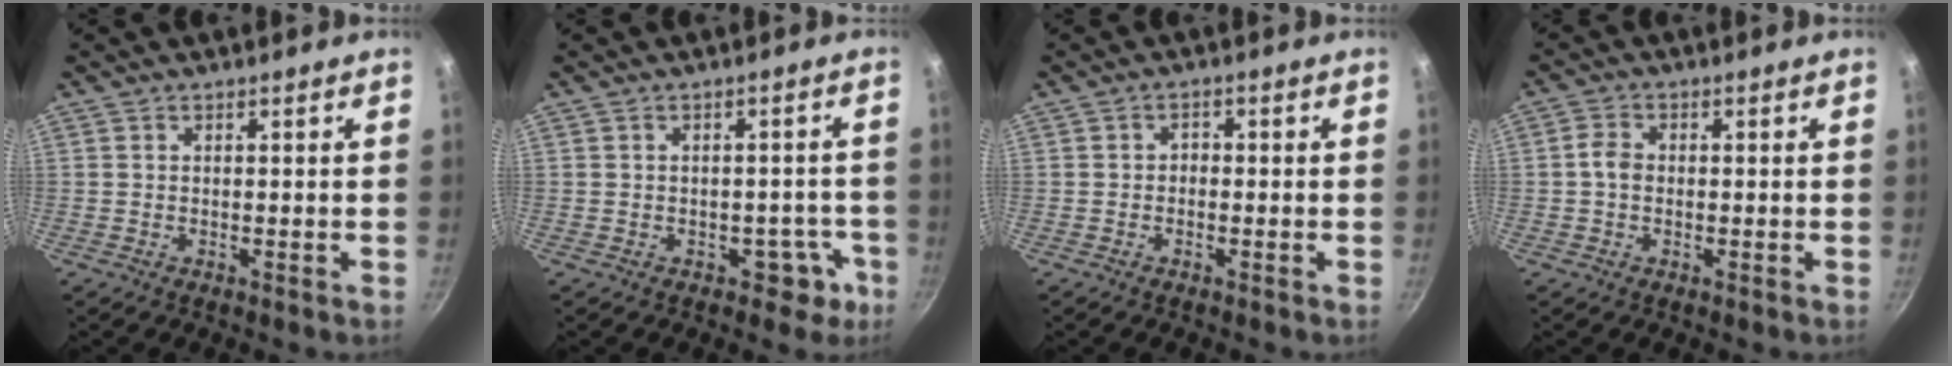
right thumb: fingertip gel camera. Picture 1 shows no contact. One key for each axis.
{"total": 4.7, "fx": -2.3, "fy": 3.3, "fz": 2.3, "tx": 0.004, "ty": 0.037, "tz": -0.011}
{"total": 1.4, "fx": -0.6, "fy": 1.1, "fz": 0.7, "tx": -0.008, "ty": 0.009, "tz": -0.012}
{"total": 3.1, "fx": -0.3, "fy": 2.3, "fz": 2.0, "tx": -0.032, "ty": 0.012, "tz": -0.011}